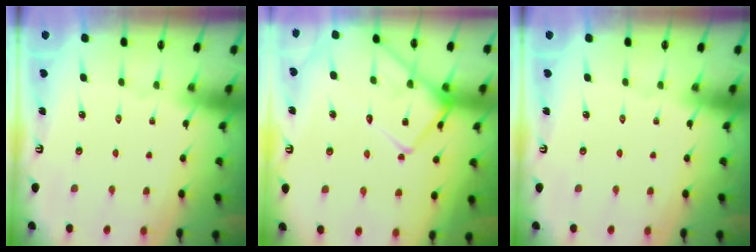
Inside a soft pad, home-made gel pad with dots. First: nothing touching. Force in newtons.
{"total": 15.8, "press": 15.7, "slide": 1.8}
{"total": 0.0}